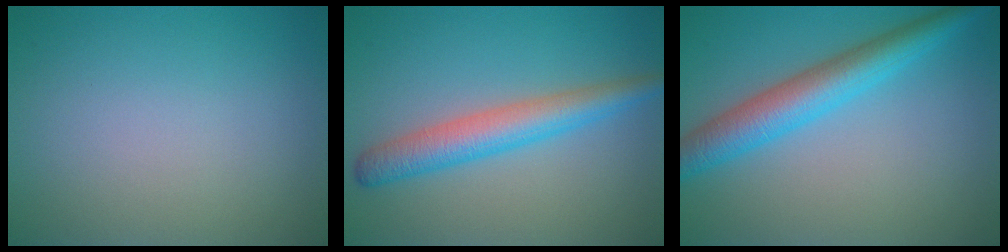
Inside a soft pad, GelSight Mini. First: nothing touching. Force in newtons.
{"total": 4.4, "press": 4.4, "slide": 0.1}
{"total": 5.4, "press": 5.4, "slide": 0.1}